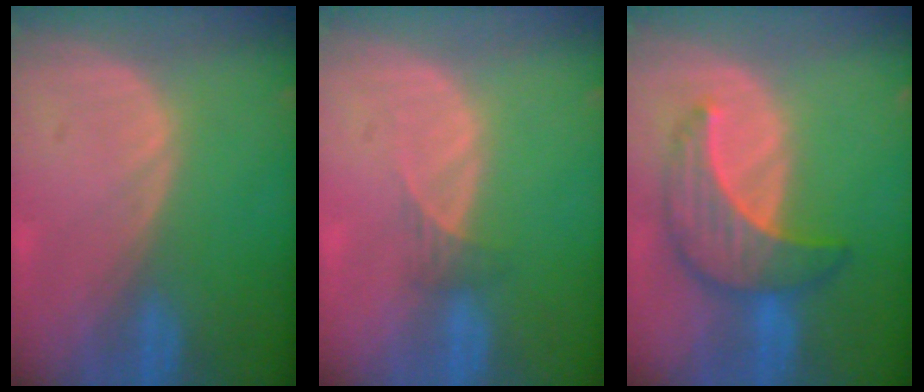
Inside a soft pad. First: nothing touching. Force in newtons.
{"total": 1.6, "press": 1.3, "slide": 0.9}
{"total": 7.7, "press": 7.7, "slide": 0.4}